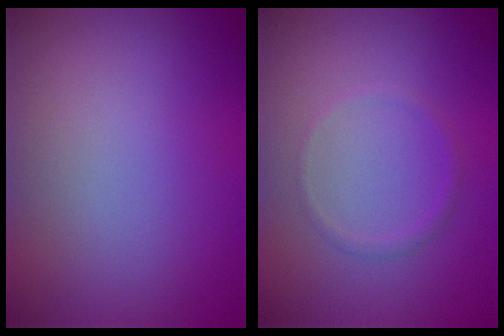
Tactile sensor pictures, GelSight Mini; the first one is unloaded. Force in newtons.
{"total": 0.9, "press": 0.9, "slide": 0.1}